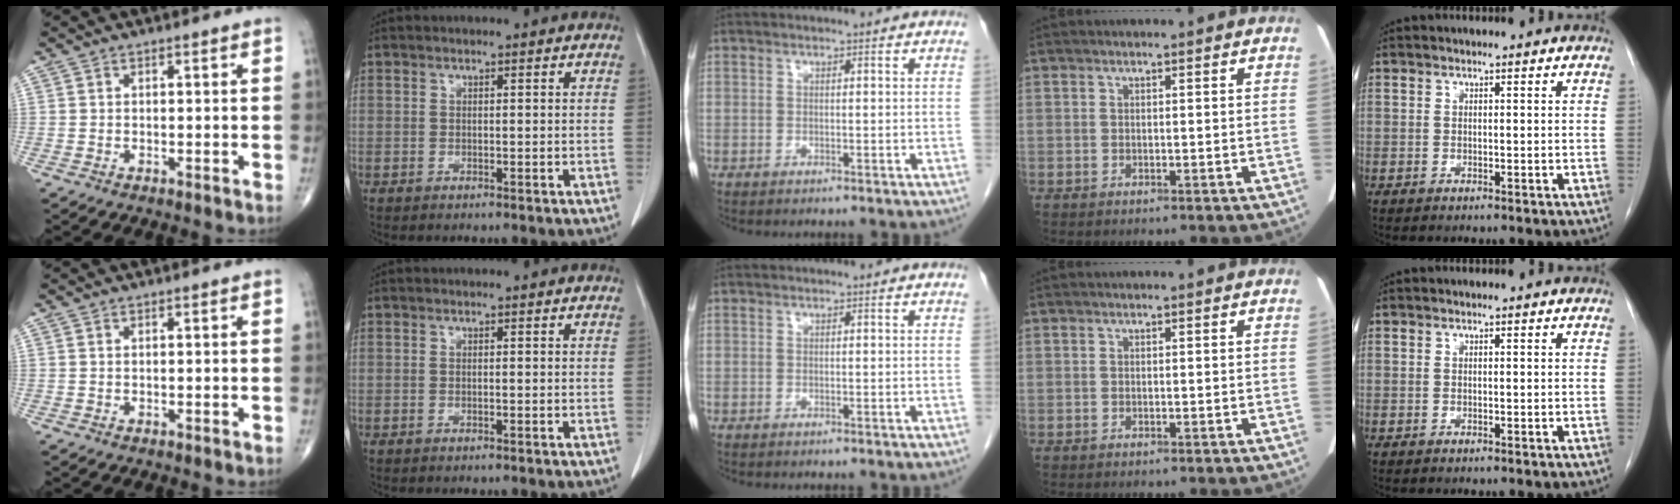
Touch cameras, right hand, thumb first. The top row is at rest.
{}